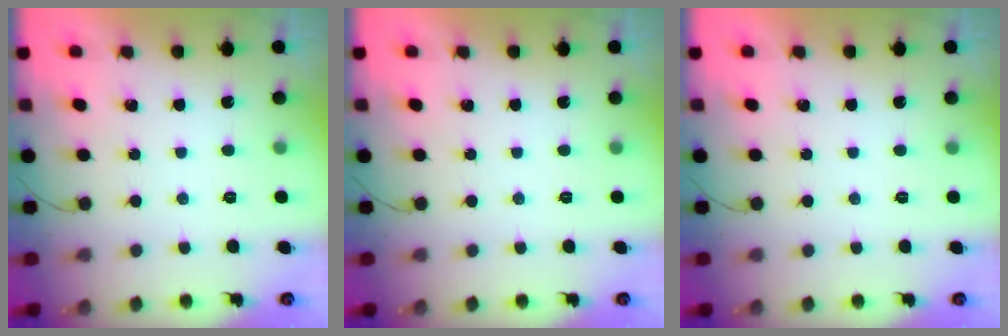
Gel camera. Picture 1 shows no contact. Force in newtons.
{"total": 0.0}
{"total": 0.0}